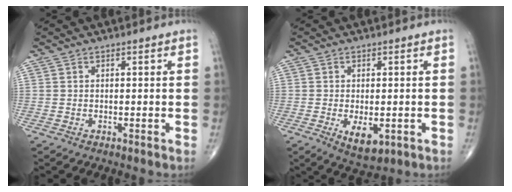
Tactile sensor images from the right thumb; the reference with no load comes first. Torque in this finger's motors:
{"motor_torque": [-0.33, 0.76, 0.36, 0.27, 0.16]}